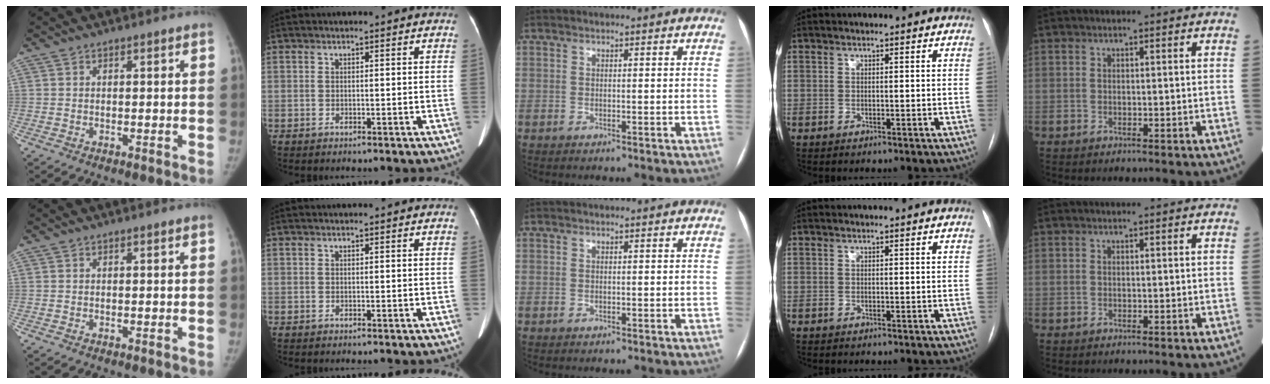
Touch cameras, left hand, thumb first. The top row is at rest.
{}